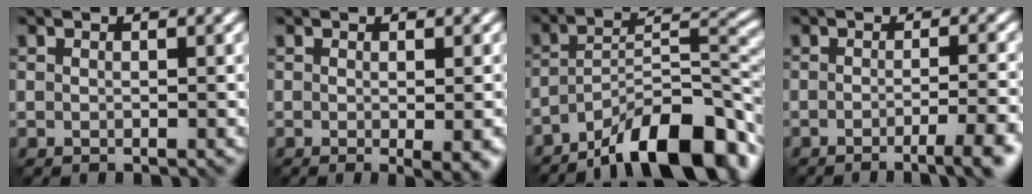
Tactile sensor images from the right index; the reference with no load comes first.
{"total": 3.0, "force": [-0.8, 0.5, 2.9], "torque": [-0.041, -0.011, -0.007]}
{"total": 12.0, "force": [-8.3, 3.4, 8.0], "torque": [-0.115, 0.016, -0.150]}
{"total": 5.0, "force": [-2.5, 1.1, 4.1], "torque": [-0.047, -0.002, -0.040]}